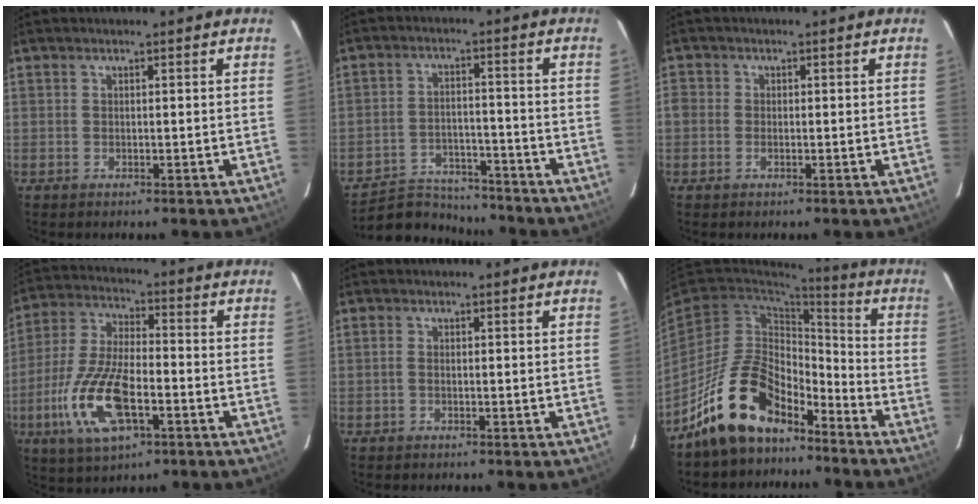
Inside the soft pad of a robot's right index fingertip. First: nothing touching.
{"total": 11.6, "force": [-10.8, 3.7, 2.1], "torque": [-0.068, 0.011, -0.164]}
{"total": 2.3, "force": [-1.0, 1.9, 0.8], "torque": [-0.015, 0.001, -0.022]}
{"total": 15.9, "force": [-5.8, 6.4, 13.3], "torque": [-0.291, -0.011, -0.107]}
{"total": 0.7, "force": [-0.1, 0.4, 0.6], "torque": [-0.012, 0.003, -0.004]}
{"total": 15.9, "force": [-11.7, 7.5, 7.7], "torque": [-0.163, 0.021, -0.198]}